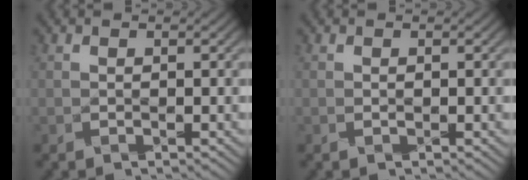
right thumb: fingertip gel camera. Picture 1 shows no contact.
{"total": 0.0}